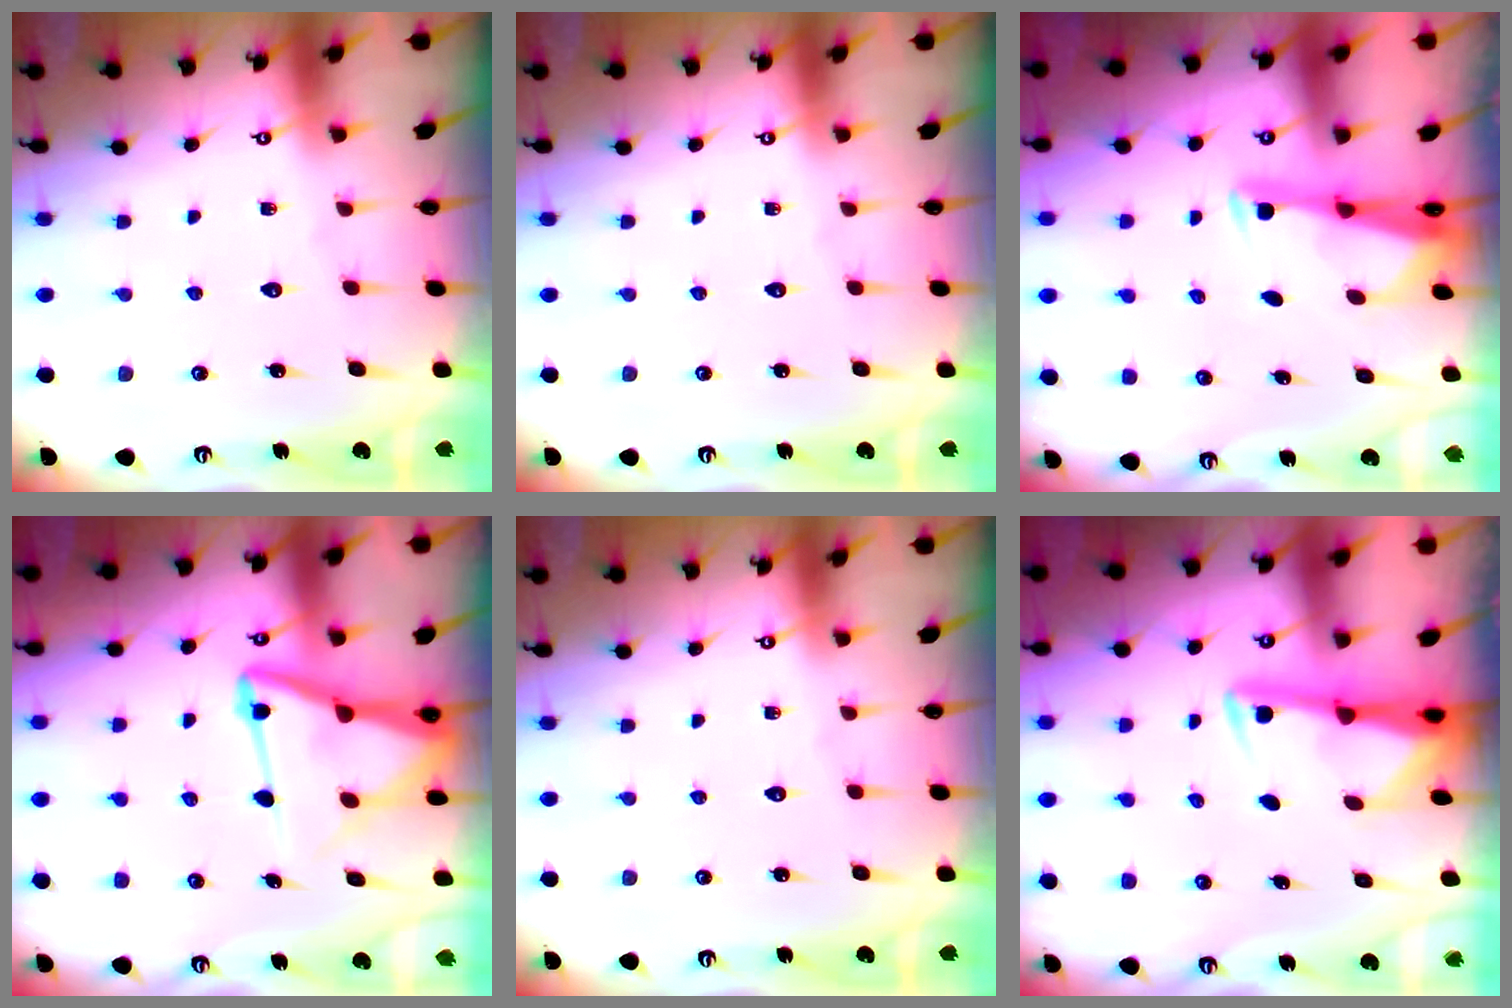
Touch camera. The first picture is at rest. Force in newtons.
{"total": 0.0}
{"total": 2.9, "press": 2.8, "slide": 0.7}
{"total": 12.1, "press": 12.0, "slide": 1.4}
{"total": 0.0}
{"total": 2.8, "press": 2.7, "slide": 0.6}